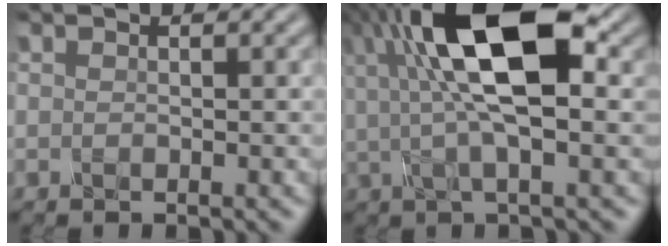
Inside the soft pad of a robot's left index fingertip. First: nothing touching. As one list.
[{"total": 11.4, "force": [3.0, 4.0, 10.3], "torque": [-0.183, 0.018, 0.042]}]